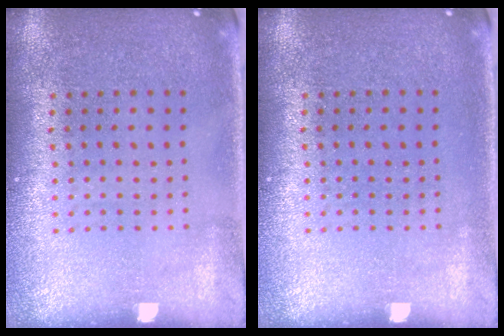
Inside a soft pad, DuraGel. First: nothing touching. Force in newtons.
{"total": 0.0}